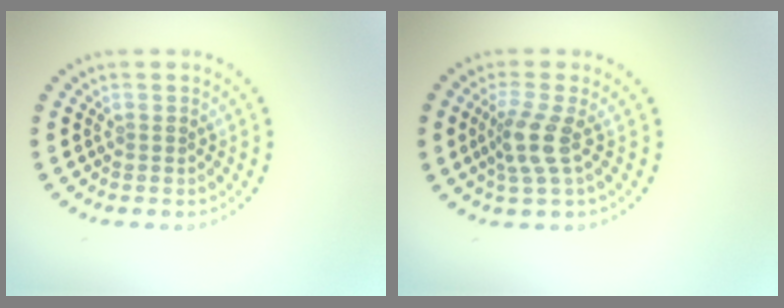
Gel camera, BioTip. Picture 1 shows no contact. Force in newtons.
{"total": 2.8, "press": 2.1, "slide": 1.8}